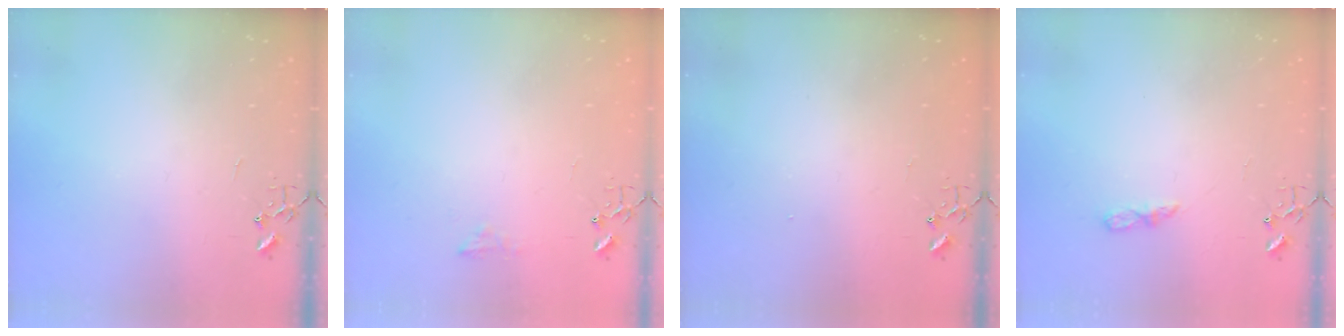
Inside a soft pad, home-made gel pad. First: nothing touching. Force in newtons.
{"total": 6.9, "press": 6.8, "slide": 0.7}
{"total": 1.3, "press": 1.2, "slide": 0.1}
{"total": 4.6, "press": 4.6, "slide": 0.6}